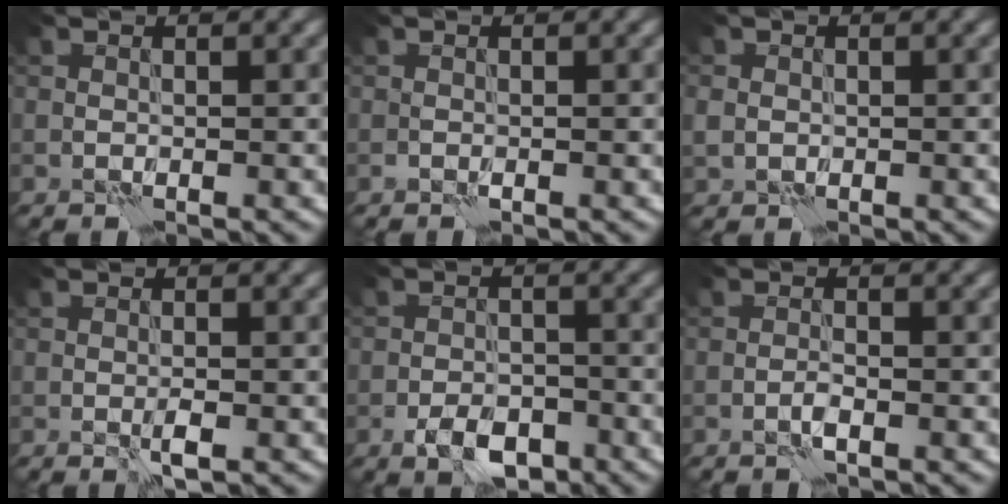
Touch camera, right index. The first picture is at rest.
{"total": 0.0}
{"total": 1.6, "force": [-0.1, 1.4, 0.6], "torque": [-0.015, -0.001, -0.001]}
{"total": 1.2, "force": [-0.4, 0.3, 1.1], "torque": [-0.023, -0.002, -0.007]}
{"total": 4.0, "force": [-2.3, 2.1, 2.4], "torque": [-0.034, -0.001, -0.043]}
{"total": 1.1, "force": [-0.6, 0.2, 0.9], "torque": [-0.018, 0.002, -0.013]}